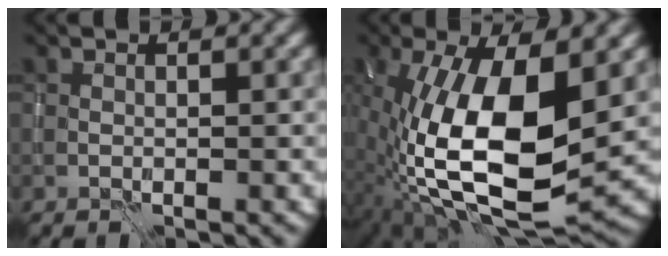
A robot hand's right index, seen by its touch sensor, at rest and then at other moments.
{"total": 14.0, "force": [-1.7, 6.0, 12.5], "torque": [-0.234, -0.005, -0.038]}